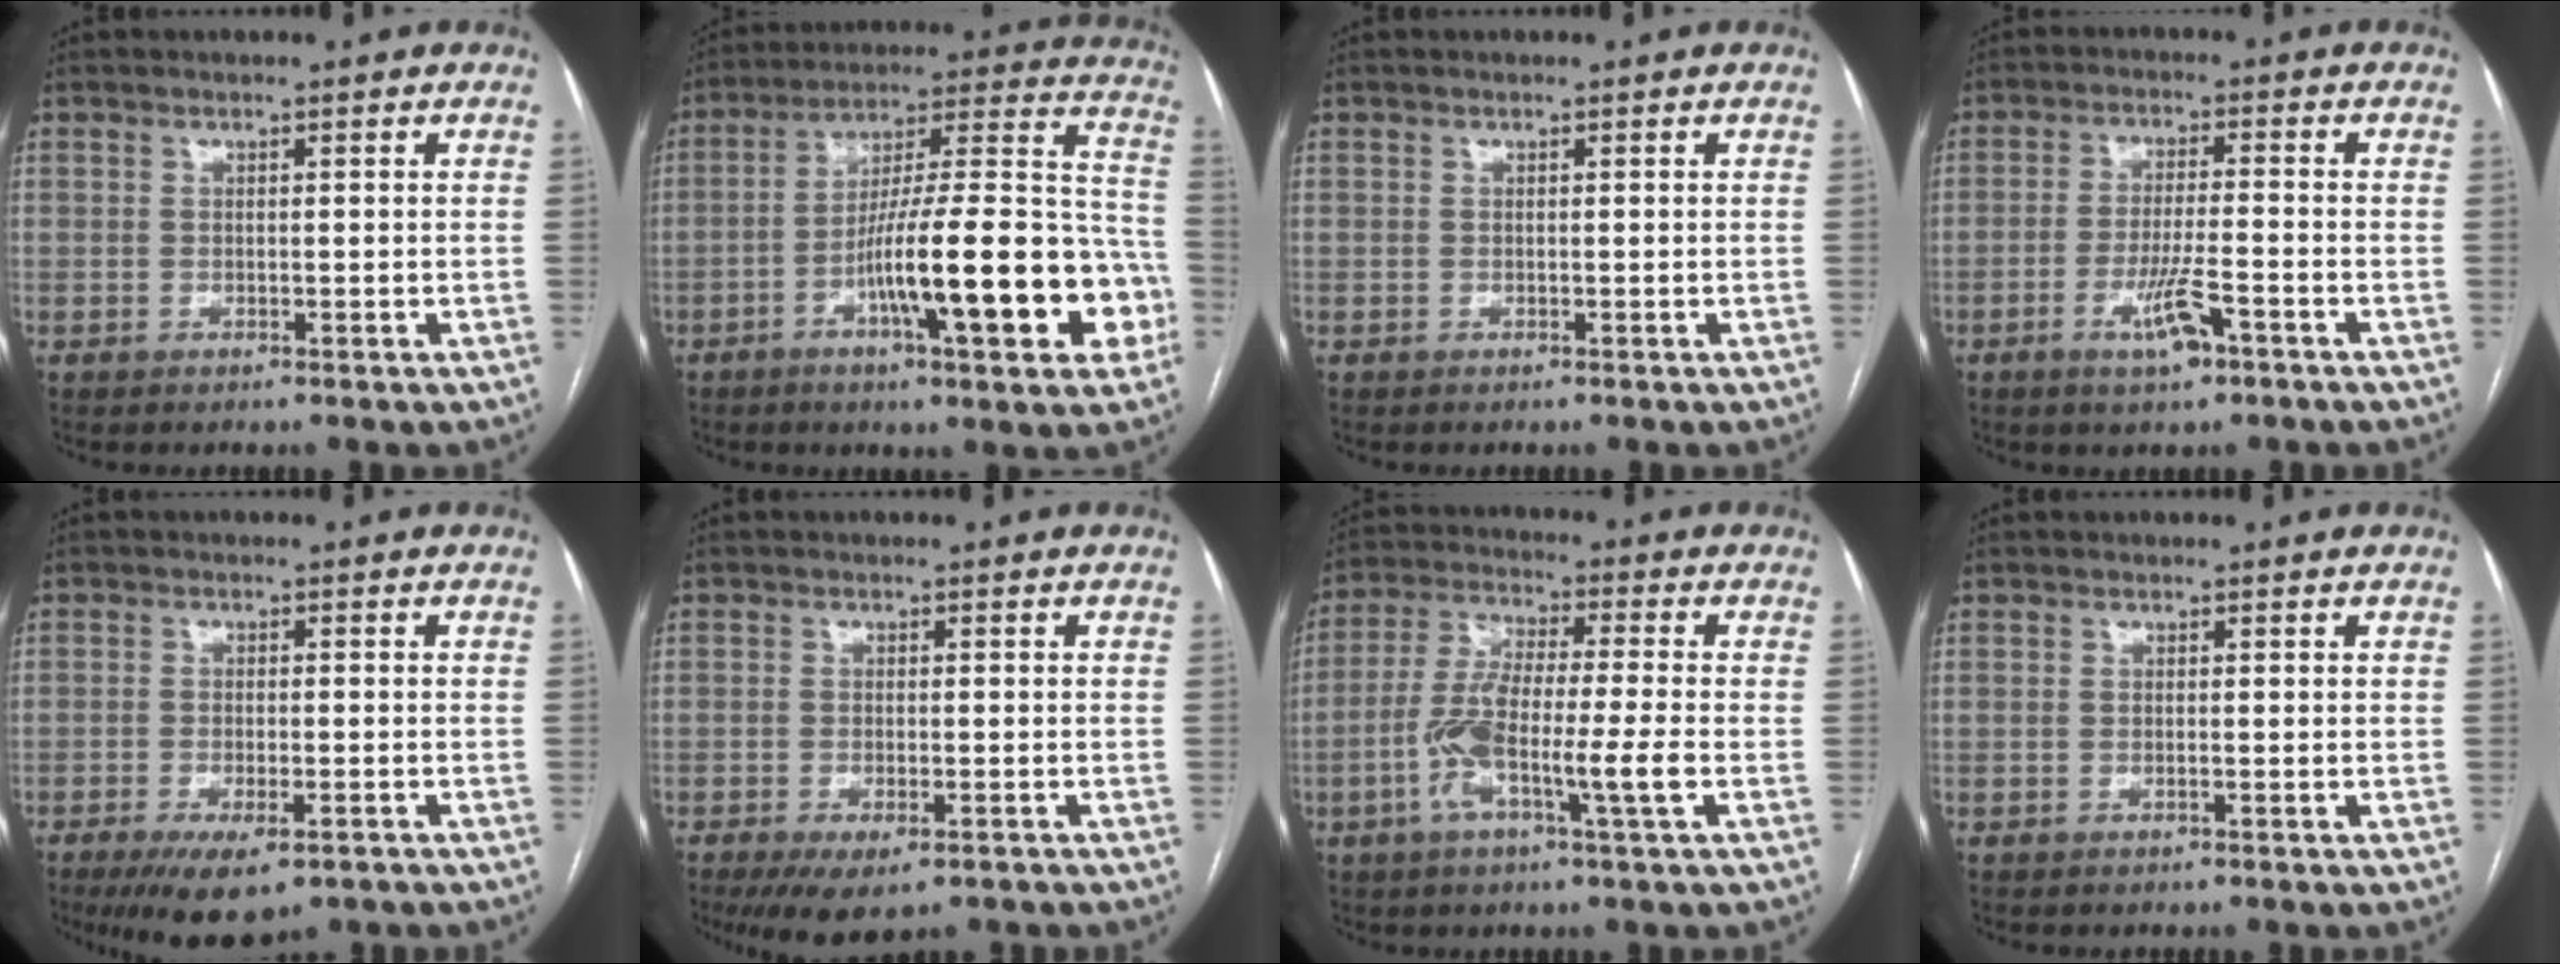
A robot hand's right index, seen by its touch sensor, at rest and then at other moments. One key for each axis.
{"total": 22.1, "fx": -7.6, "fy": 3.4, "fz": 20.5, "tx": -0.270, "ty": 0.020, "tz": -0.110}
{"total": 0.0}
{"total": 6.1, "fx": -3.2, "fy": 0.9, "fz": 5.2, "tx": -0.099, "ty": -0.006, "tz": -0.055}
{"total": 8.3, "fx": -5.5, "fy": 2.6, "fz": 5.7, "tx": -0.090, "ty": -0.015, "tz": -0.081}
{"total": 6.8, "fx": -4.7, "fy": 2.3, "fz": 4.4, "tx": -0.066, "ty": -0.013, "tz": -0.068}
{"total": 10.8, "fx": -3.2, "fy": 0.5, "fz": 10.3, "tx": -0.208, "ty": 0.001, "tz": -0.067}
{"total": 0.0}